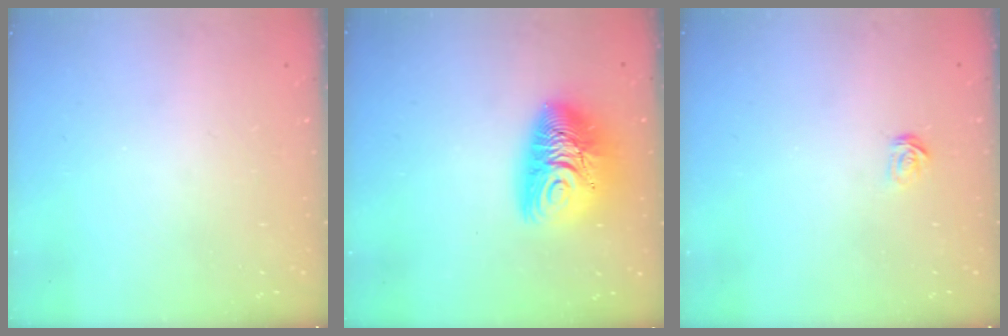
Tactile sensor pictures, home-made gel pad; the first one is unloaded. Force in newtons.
{"total": 15.7, "press": 15.6, "slide": 1.7}
{"total": 2.5, "press": 2.5, "slide": 0.2}